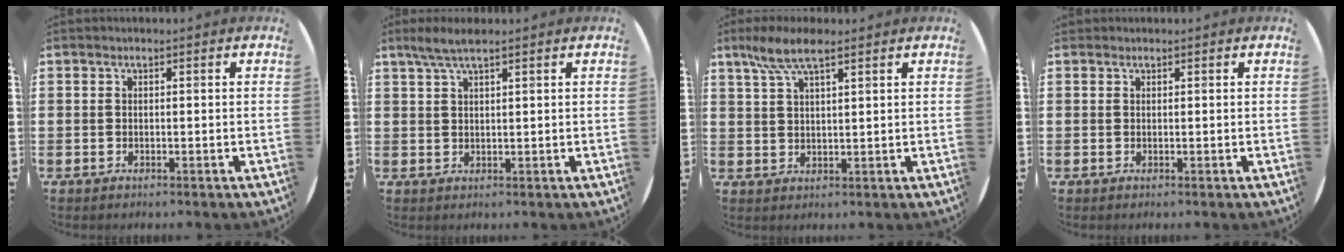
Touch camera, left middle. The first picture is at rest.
{"total": 3.1, "force": [2.3, 0.4, 2.1], "torque": [-0.043, 0.004, 0.040]}
{"total": 5.8, "force": [4.1, 1.4, 3.9], "torque": [-0.087, 0.004, 0.073]}
{"total": 0.0}